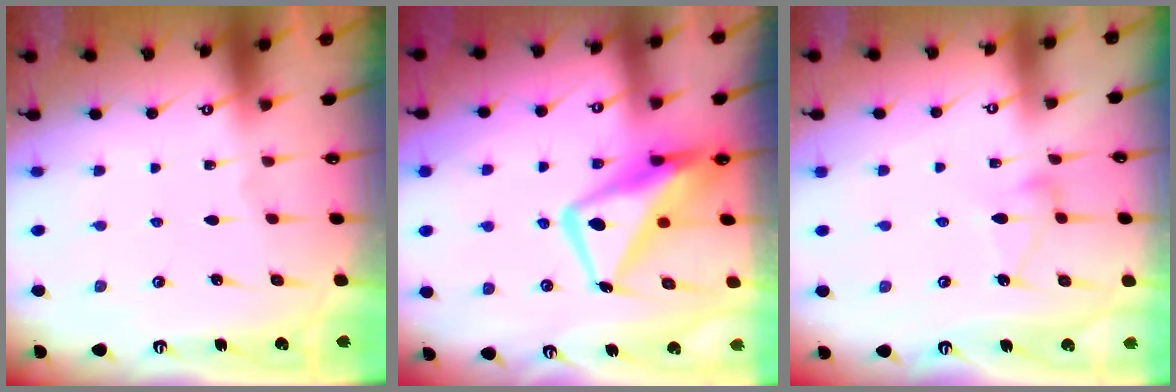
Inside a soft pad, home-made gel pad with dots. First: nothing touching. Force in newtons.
{"total": 14.7, "press": 14.5, "slide": 2.3}
{"total": 7.0, "press": 7.0, "slide": 0.3}